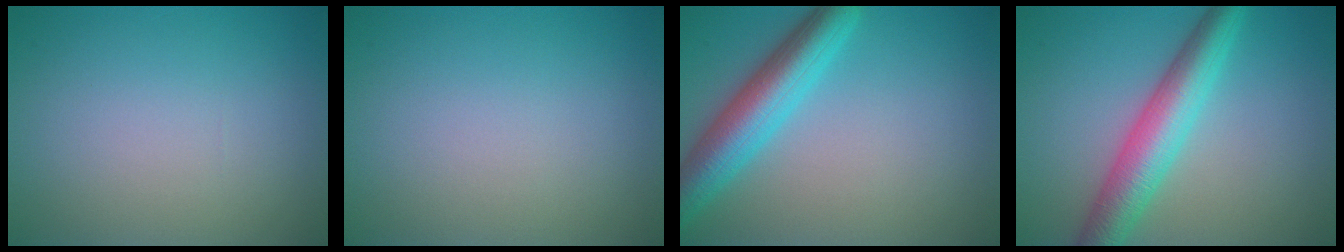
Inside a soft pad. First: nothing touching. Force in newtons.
{"total": 0.0}
{"total": 6.1, "press": 6.1, "slide": 0.3}
{"total": 6.0, "press": 6.0, "slide": 0.0}